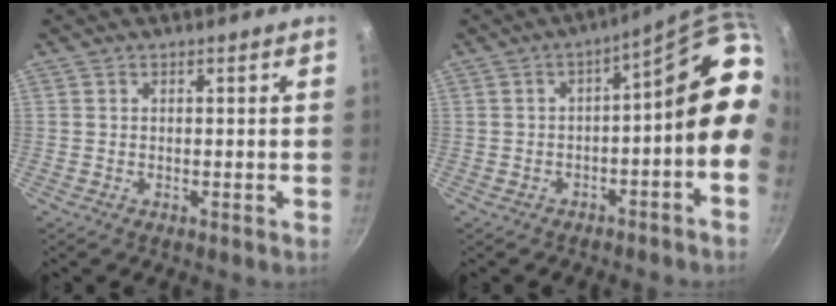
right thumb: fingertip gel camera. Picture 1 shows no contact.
{"total": 12.6, "force": [-1.1, 4.9, 11.6], "torque": [-0.116, 0.052, -0.015]}